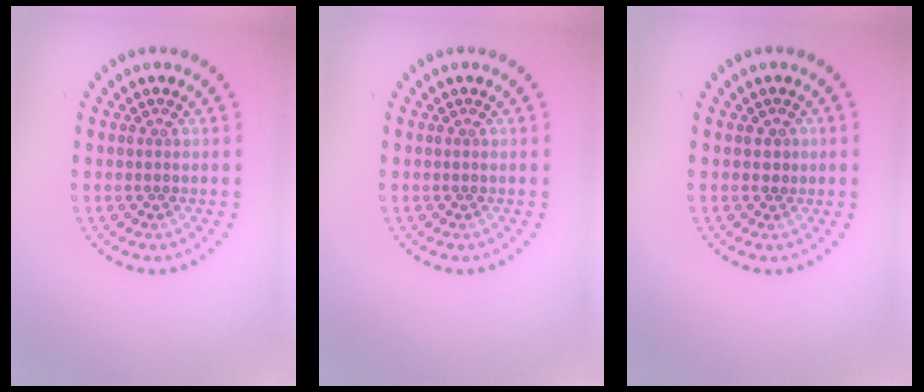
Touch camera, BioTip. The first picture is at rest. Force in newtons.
{"total": 0.0}
{"total": 0.8, "press": 0.7, "slide": 0.3}